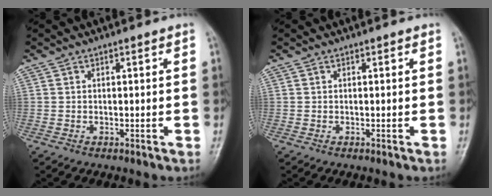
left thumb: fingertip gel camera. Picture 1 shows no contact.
{"total": 0.0}